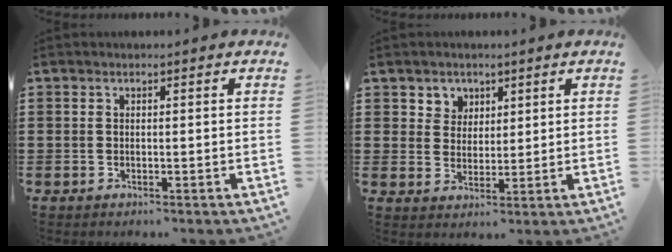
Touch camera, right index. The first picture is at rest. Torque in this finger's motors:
{"motor_torque": [0.07, -0.06, 0.02, 0.01]}